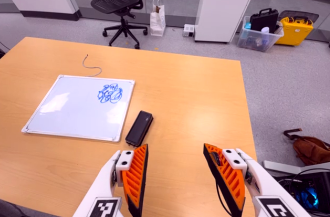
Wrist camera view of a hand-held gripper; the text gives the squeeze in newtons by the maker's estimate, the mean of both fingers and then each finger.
{"total": 0.0}